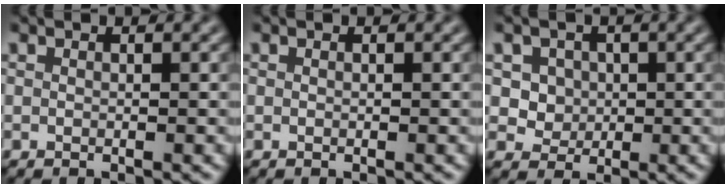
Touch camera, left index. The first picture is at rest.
{"total": 0.0}
{"total": 3.7, "force": [1.2, 3.2, 1.6], "torque": [-0.029, 0.001, 0.026]}